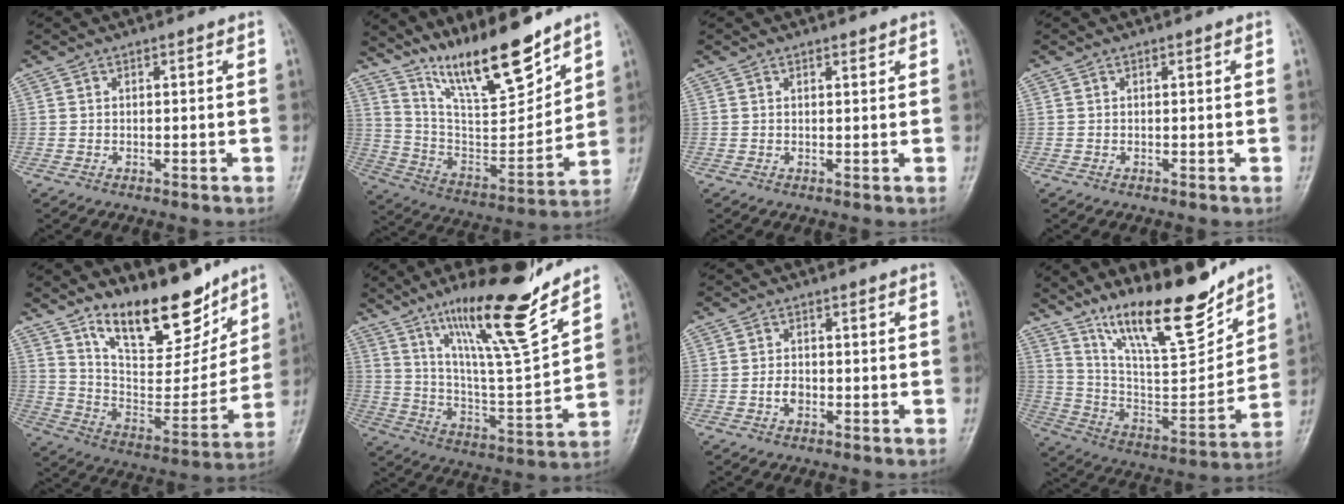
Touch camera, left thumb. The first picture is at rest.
{"total": 18.2, "force": [14.0, 4.2, 10.8], "torque": [-0.145, -0.089, 0.260]}
{"total": 0.7, "force": [0.7, 0.2, 0.3], "torque": [-0.005, -0.006, 0.011]}
{"total": 0.0}
{"total": 18.9, "force": [13.3, 7.7, 11.1], "torque": [-0.121, -0.086, 0.230]}
{"total": 19.5, "force": [13.9, 2.3, 13.5], "torque": [-0.201, -0.085, 0.240]}
{"total": 2.3, "force": [-0.8, 1.6, 1.5], "torque": [-0.023, 0.009, -0.016]}
{"total": 19.5, "force": [14.8, 4.8, 11.8], "torque": [-0.152, -0.092, 0.263]}